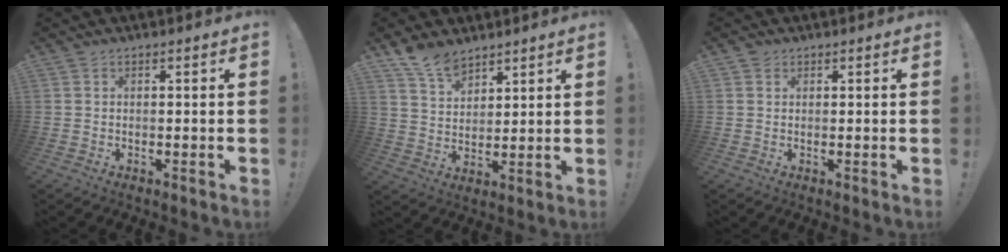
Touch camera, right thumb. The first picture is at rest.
{"total": 9.1, "force": [7.4, 4.3, 3.1], "torque": [-0.058, -0.046, 0.142]}
{"total": 1.1, "force": [0.6, 0.9, 0.1], "torque": [0.003, -0.001, 0.011]}